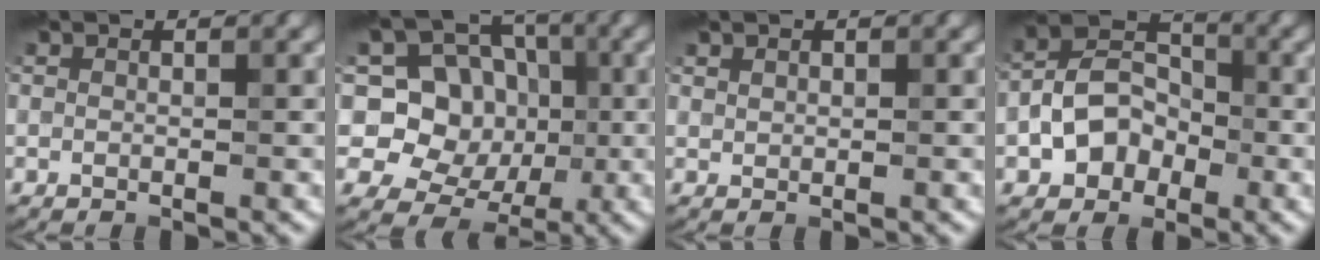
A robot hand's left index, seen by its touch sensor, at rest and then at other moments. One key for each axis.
{"total": 9.4, "fx": 1.3, "fy": 8.1, "fz": 4.5, "tx": -0.072, "ty": 0.030, "tz": -0.011}
{"total": 0.6, "fx": 0.5, "fy": 0.3, "fz": 0.3, "tx": -0.005, "ty": 0.005, "tz": 0.009}
{"total": 5.2, "fx": -1.8, "fy": 3.9, "fz": 3.0, "tx": -0.044, "ty": 0.012, "tz": -0.041}